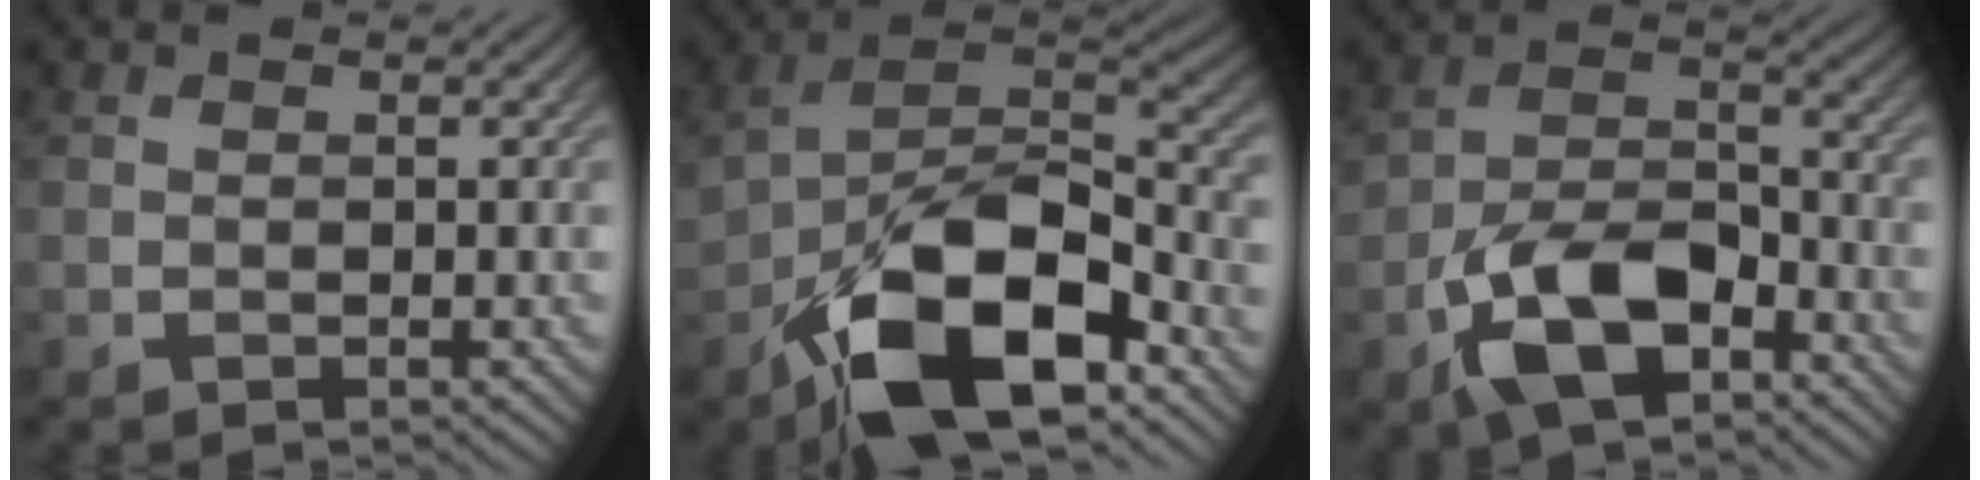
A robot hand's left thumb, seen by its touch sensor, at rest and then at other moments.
{"total": 16.2, "force": [-8.4, 8.2, 11.1], "torque": [-0.190, -0.035, -0.158]}
{"total": 10.1, "force": [-5.3, 5.2, 6.8], "torque": [-0.136, 0.002, -0.110]}